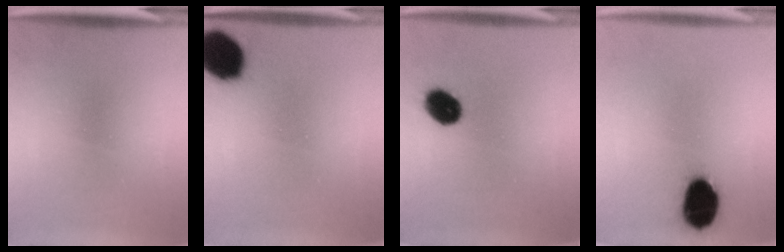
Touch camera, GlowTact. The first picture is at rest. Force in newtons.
{"total": 13.4}
{"total": 7.2}
{"total": 12.6}